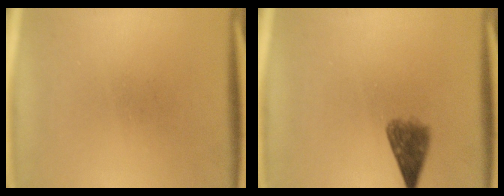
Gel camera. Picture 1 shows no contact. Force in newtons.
{"total": 4.1}